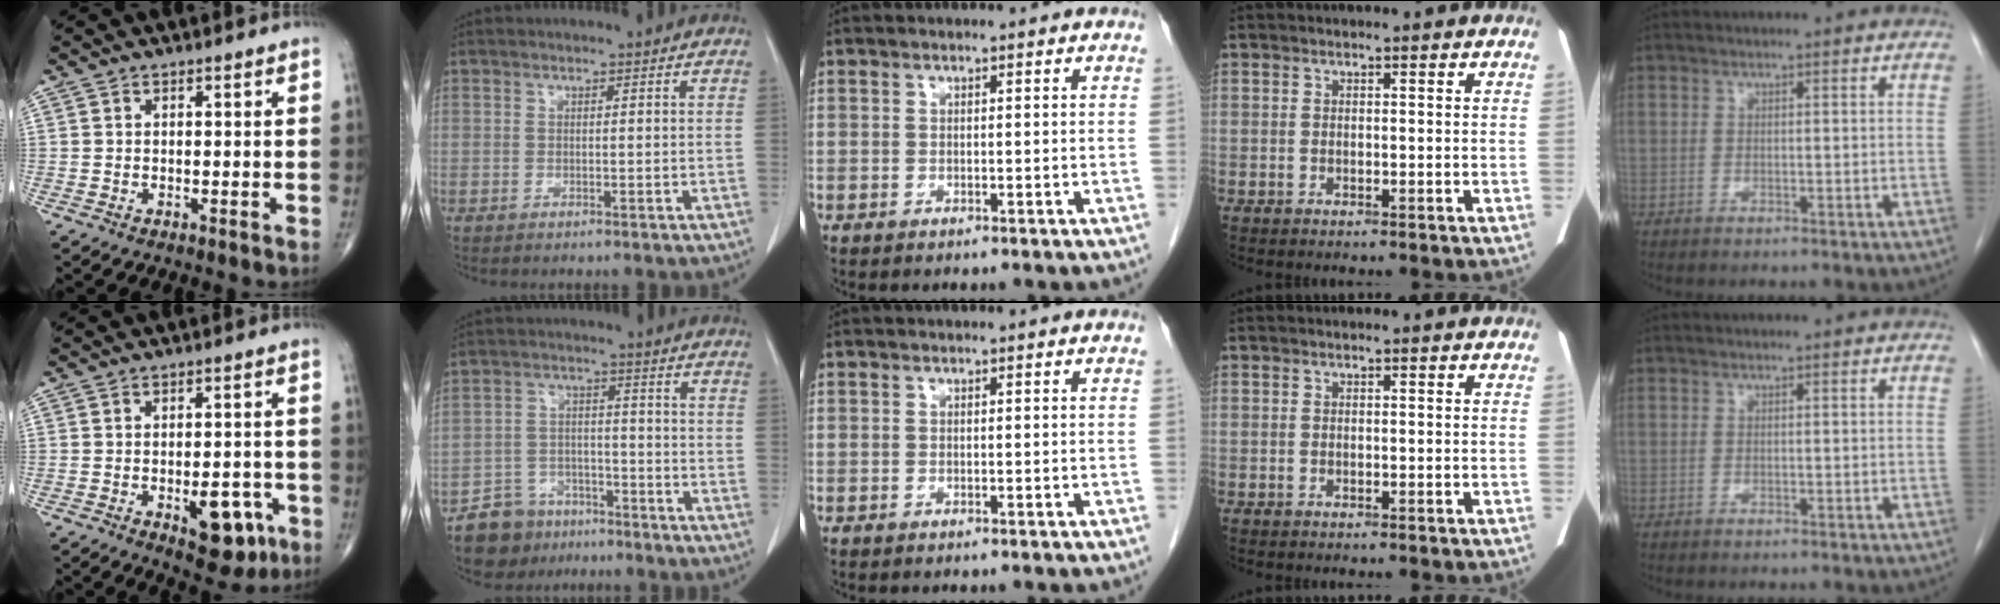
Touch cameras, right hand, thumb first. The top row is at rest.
{"thumb": {"total": 9.7, "force": [-3.8, 4.9, 7.5], "torque": [-0.072, 0.015, -0.041]}, "index": {"total": 7.8, "force": [-5.9, 5.1, 0.5], "torque": [-0.006, 0.019, -0.099]}}